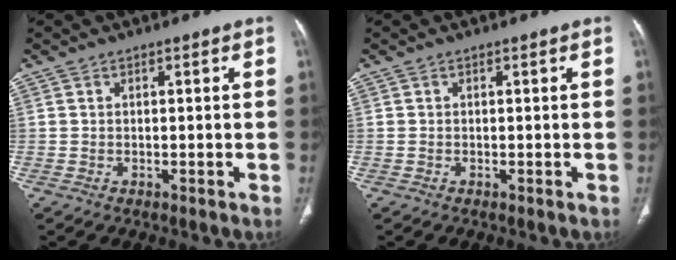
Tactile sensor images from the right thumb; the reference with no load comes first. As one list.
[{"total": 0.0}]